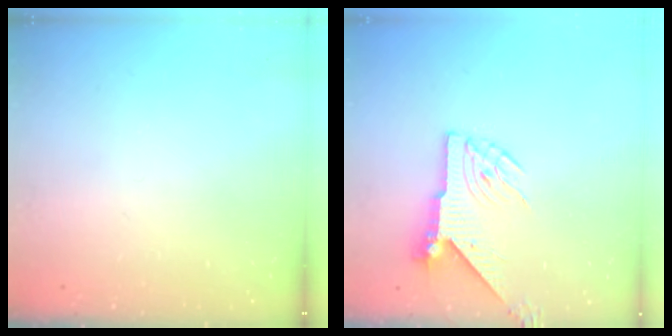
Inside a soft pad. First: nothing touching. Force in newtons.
{"total": 6.8, "press": 6.8, "slide": 0.5}